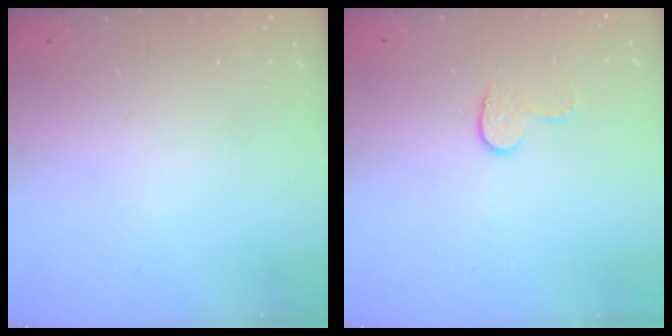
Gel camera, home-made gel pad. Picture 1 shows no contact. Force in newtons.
{"total": 6.2, "press": 6.2, "slide": 0.6}